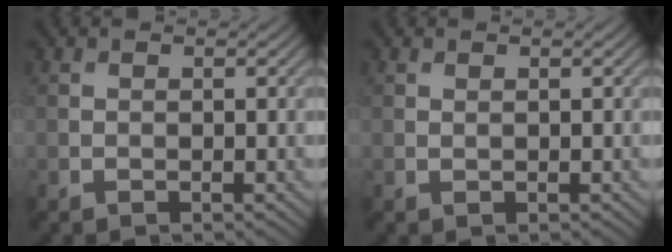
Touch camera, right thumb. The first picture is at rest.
{"total": 0.0}